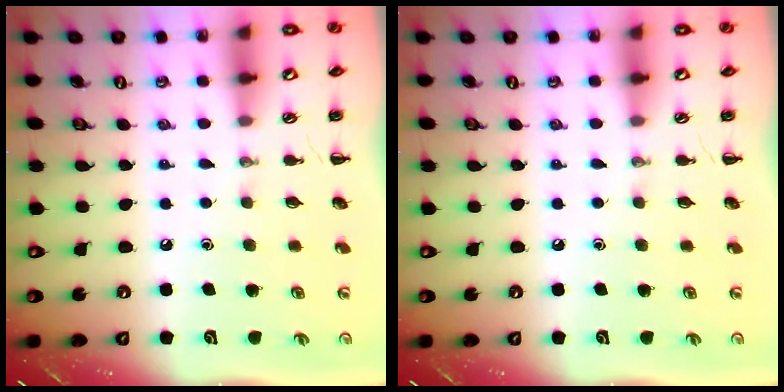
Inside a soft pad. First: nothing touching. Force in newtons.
{"total": 0.0}